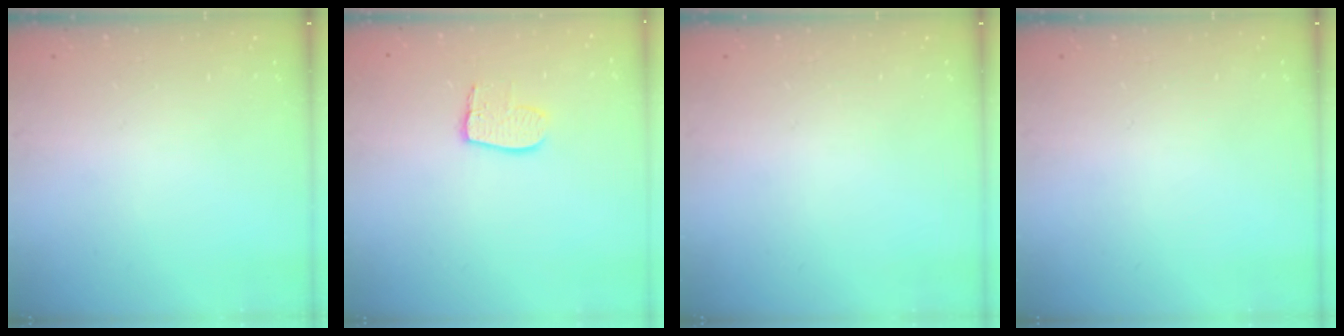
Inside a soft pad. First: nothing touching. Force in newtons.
{"total": 8.3, "press": 8.3, "slide": 0.7}
{"total": 0.0}
{"total": 0.0}